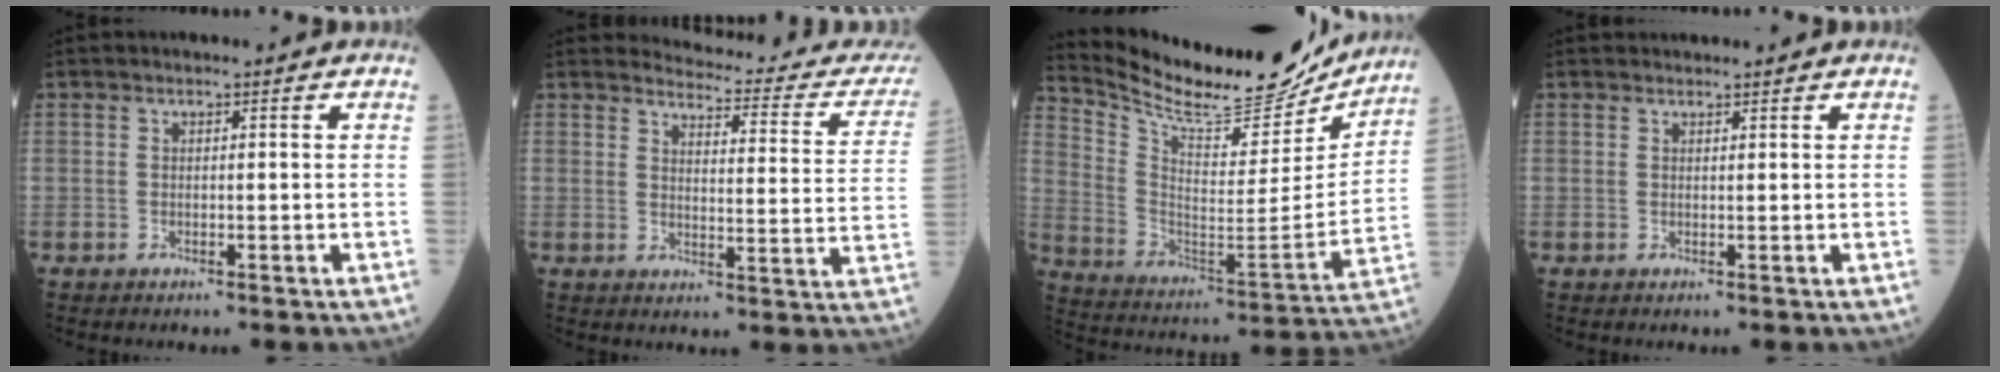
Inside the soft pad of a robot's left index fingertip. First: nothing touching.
{"total": 17.0, "force": [16.5, 2.4, 3.2], "torque": [-0.012, -0.089, 0.159]}
{"total": 21.2, "force": [19.9, 4.2, 6.2], "torque": [-0.127, -0.049, 0.303]}
{"total": 1.5, "force": [1.5, 0.3, 0.0], "torque": [-0.002, 0.012, 0.025]}